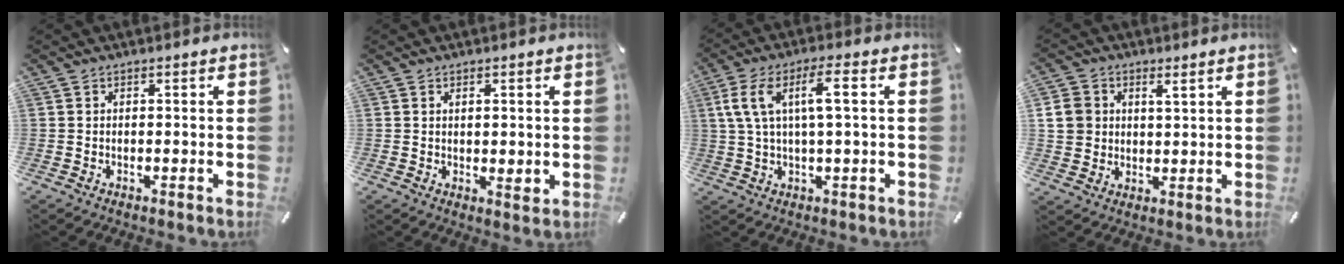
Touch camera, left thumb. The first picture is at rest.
{"total": 1.9, "force": [0.7, 1.0, 1.4], "torque": [-0.021, -0.003, 0.011]}
{"total": 9.3, "force": [2.3, 2.8, 8.5], "torque": [-0.179, 0.002, 0.033]}
{"total": 6.4, "force": [2.2, 5.5, 2.5], "torque": [-0.061, 0.000, 0.038]}